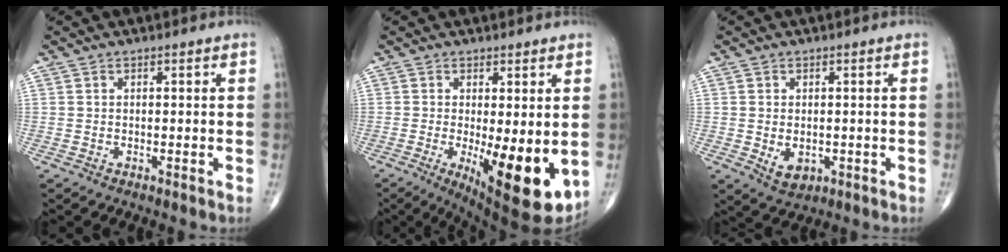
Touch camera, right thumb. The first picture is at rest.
{"total": 13.0, "force": [-2.4, 4.0, 12.1], "torque": [-0.171, -0.029, -0.023]}
{"total": 3.1, "force": [-0.5, 2.1, 2.2], "torque": [-0.026, -0.003, 0.000]}